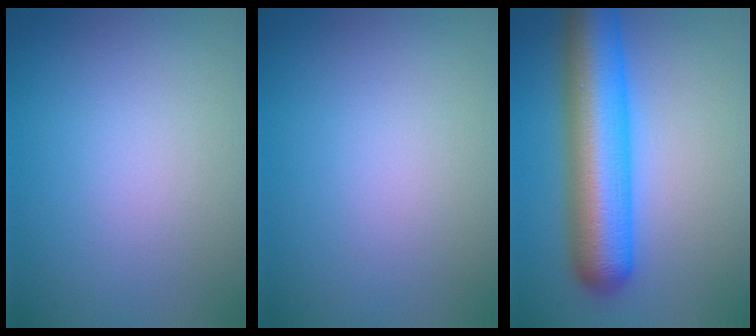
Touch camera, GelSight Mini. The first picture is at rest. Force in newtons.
{"total": 0.0}
{"total": 9.7, "press": 9.7, "slide": 0.4}